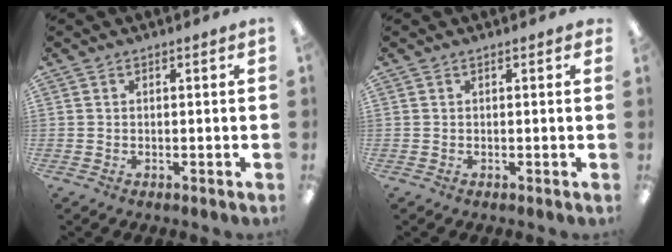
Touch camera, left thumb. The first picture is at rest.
{"total": 0.0}